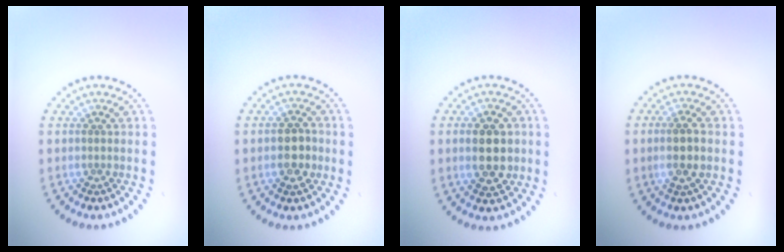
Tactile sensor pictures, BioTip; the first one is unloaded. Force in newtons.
{"total": 2.5, "press": 2.5, "slide": 0.3}
{"total": 4.5, "press": 4.5, "slide": 0.4}
{"total": 2.6, "press": 2.5, "slide": 0.7}